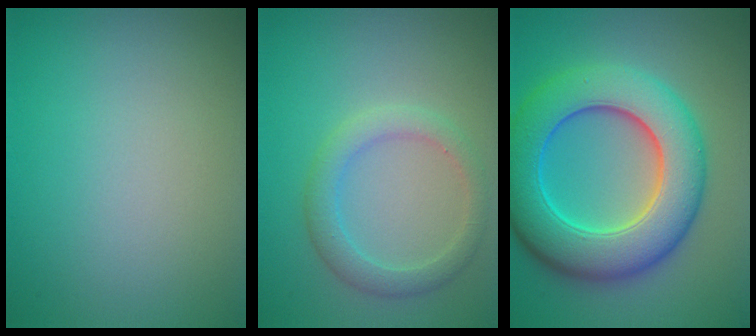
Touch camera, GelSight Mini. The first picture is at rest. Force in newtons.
{"total": 2.8, "press": 2.8, "slide": 0.2}
{"total": 10.4, "press": 10.4, "slide": 0.2}